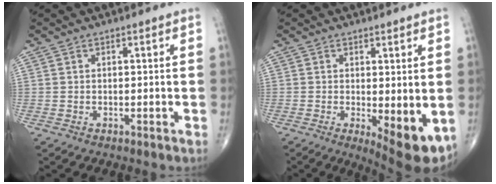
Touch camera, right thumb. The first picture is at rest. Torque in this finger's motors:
{"motor_torque": [-0.24, 0.65, 0.09, -0.09, 0.06]}